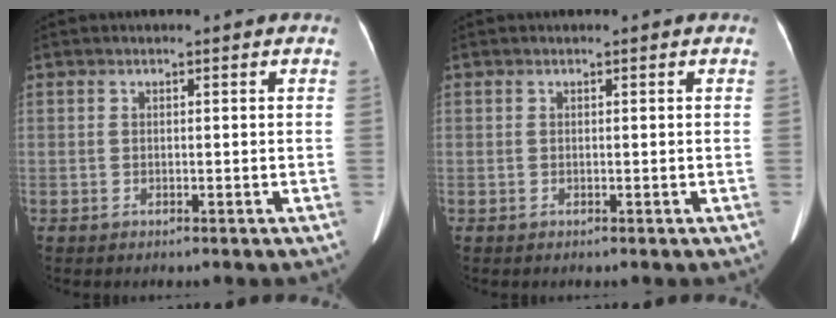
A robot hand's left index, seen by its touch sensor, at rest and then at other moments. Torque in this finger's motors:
{"motor_torque": [-0.09, -0.09, 0.01, 0.02]}